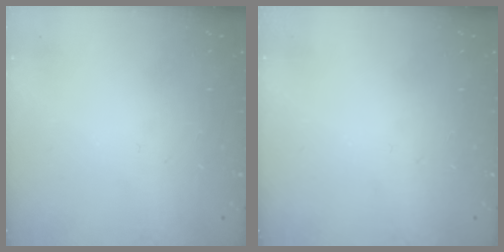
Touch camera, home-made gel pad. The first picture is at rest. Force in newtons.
{"total": 0.0}